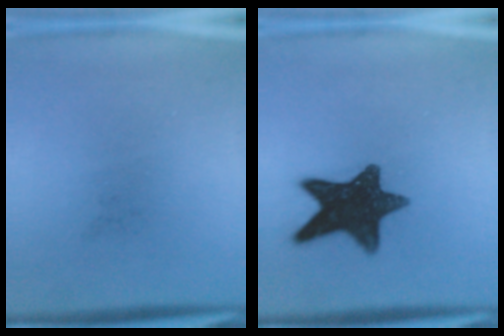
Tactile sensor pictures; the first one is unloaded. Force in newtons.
{"total": 13.6}